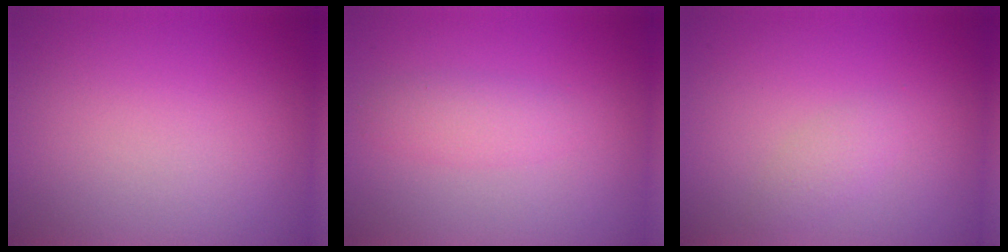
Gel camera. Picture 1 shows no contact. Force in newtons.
{"total": 1.8, "press": 1.8, "slide": 0.1}
{"total": 1.2, "press": 1.2, "slide": 0.1}